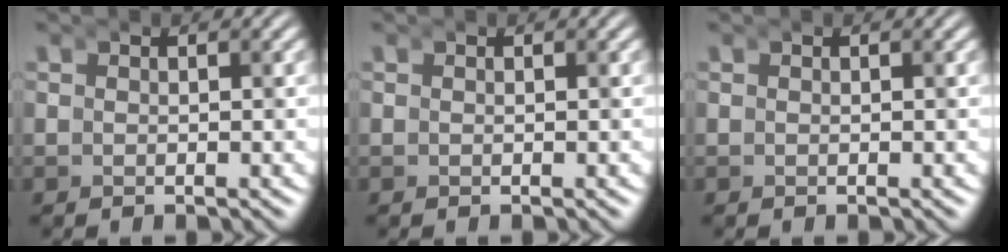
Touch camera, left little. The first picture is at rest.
{"total": 0.0}
{"total": 0.0}